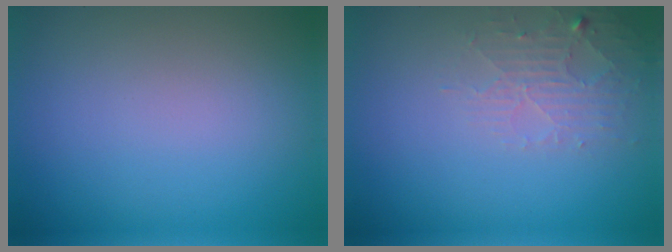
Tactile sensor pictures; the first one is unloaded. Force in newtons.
{"total": 2.2, "press": 2.2, "slide": 0.5}